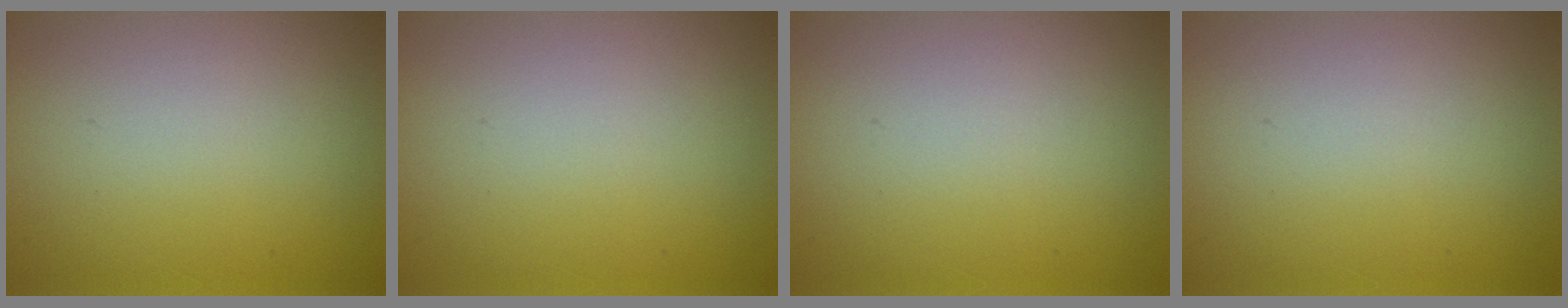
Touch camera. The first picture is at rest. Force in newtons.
{"total": 0.0}
{"total": 0.0}
{"total": 0.0}